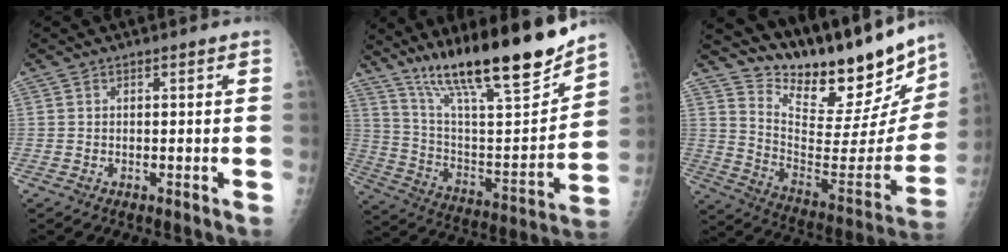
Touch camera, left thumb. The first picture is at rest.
{"total": 25.2, "force": [19.0, 4.0, 16.0], "torque": [-0.239, -0.082, 0.325]}
{"total": 26.9, "force": [22.8, 6.9, 12.5], "torque": [-0.161, -0.146, 0.332]}